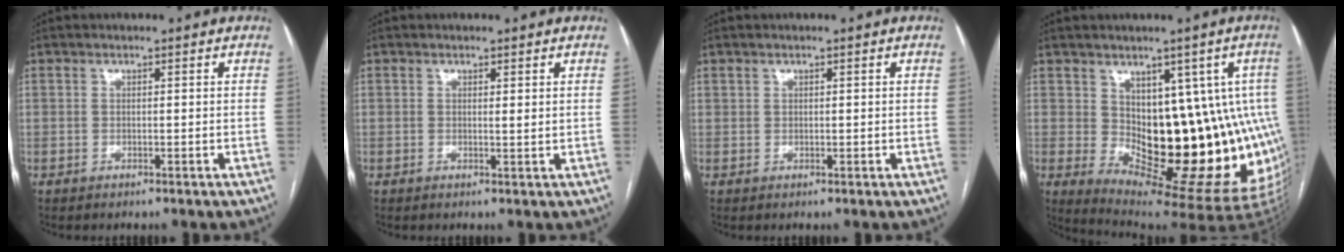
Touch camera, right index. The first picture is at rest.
{"total": 1.0, "force": [0.5, 0.1, 0.8], "torque": [-0.013, -0.004, 0.009]}
{"total": 0.8, "force": [0.6, 0.6, 0.2], "torque": [0.005, 0.000, 0.009]}
{"total": 17.2, "force": [0.3, 6.8, 15.8], "torque": [-0.148, 0.012, 0.027]}